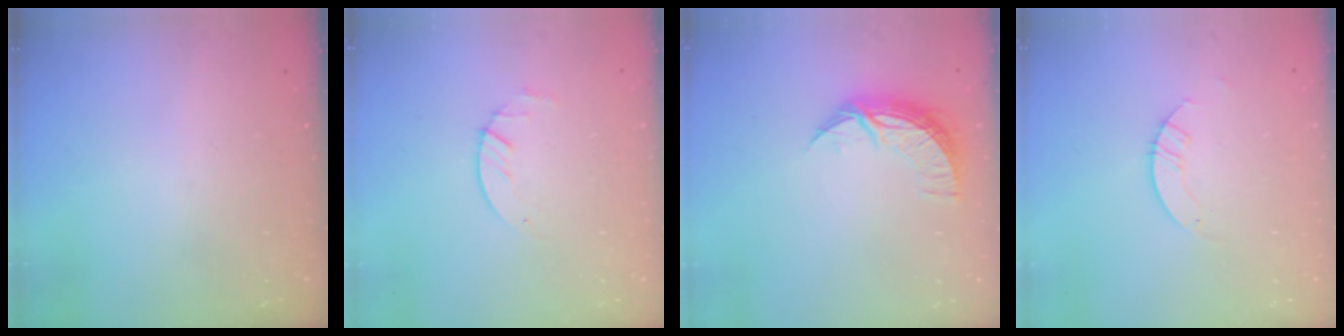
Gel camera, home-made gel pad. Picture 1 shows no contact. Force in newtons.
{"total": 1.8, "press": 1.8, "slide": 0.2}
{"total": 9.7, "press": 9.7, "slide": 0.4}
{"total": 3.2, "press": 3.2, "slide": 0.3}